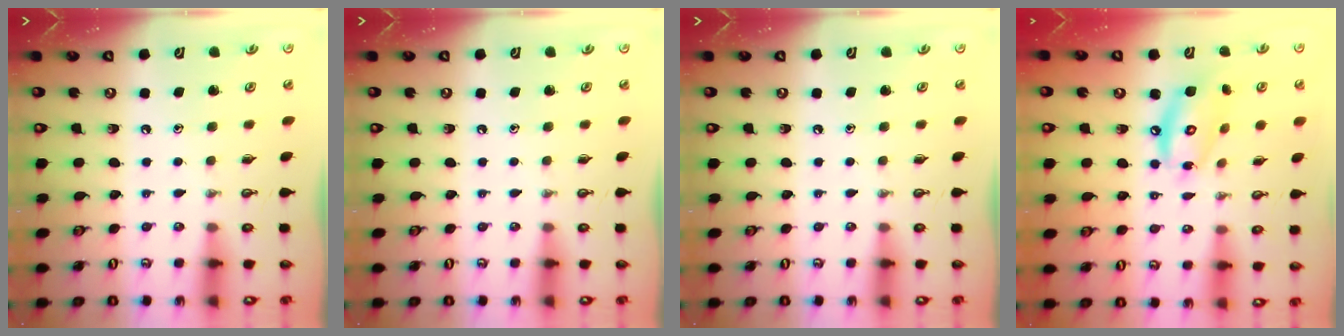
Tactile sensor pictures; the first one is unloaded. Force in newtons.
{"total": 0.0}
{"total": 0.0}
{"total": 11.5, "press": 11.5, "slide": 0.8}